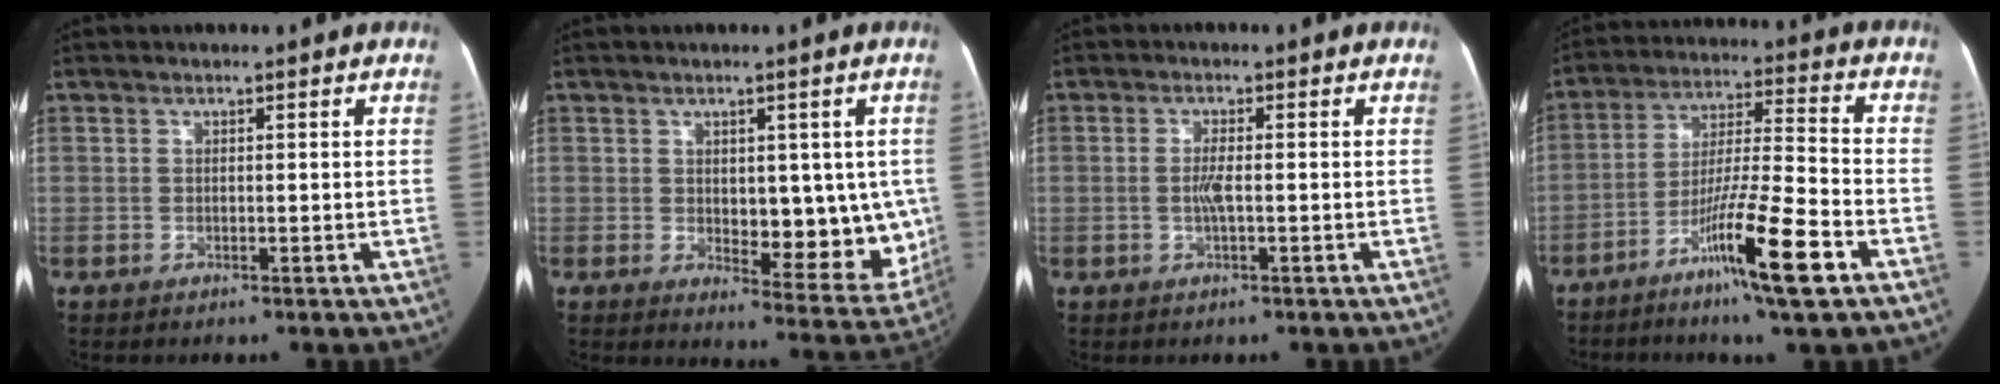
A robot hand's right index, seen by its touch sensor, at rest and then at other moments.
{"total": 10.9, "force": [0.3, 5.3, 9.5], "torque": [-0.099, -0.011, 0.017]}
{"total": 2.4, "force": [-0.3, 0.2, 2.4], "torque": [-0.052, -0.002, -0.008]}
{"total": 13.9, "force": [-7.3, 0.0, 11.9], "torque": [-0.215, -0.017, -0.127]}